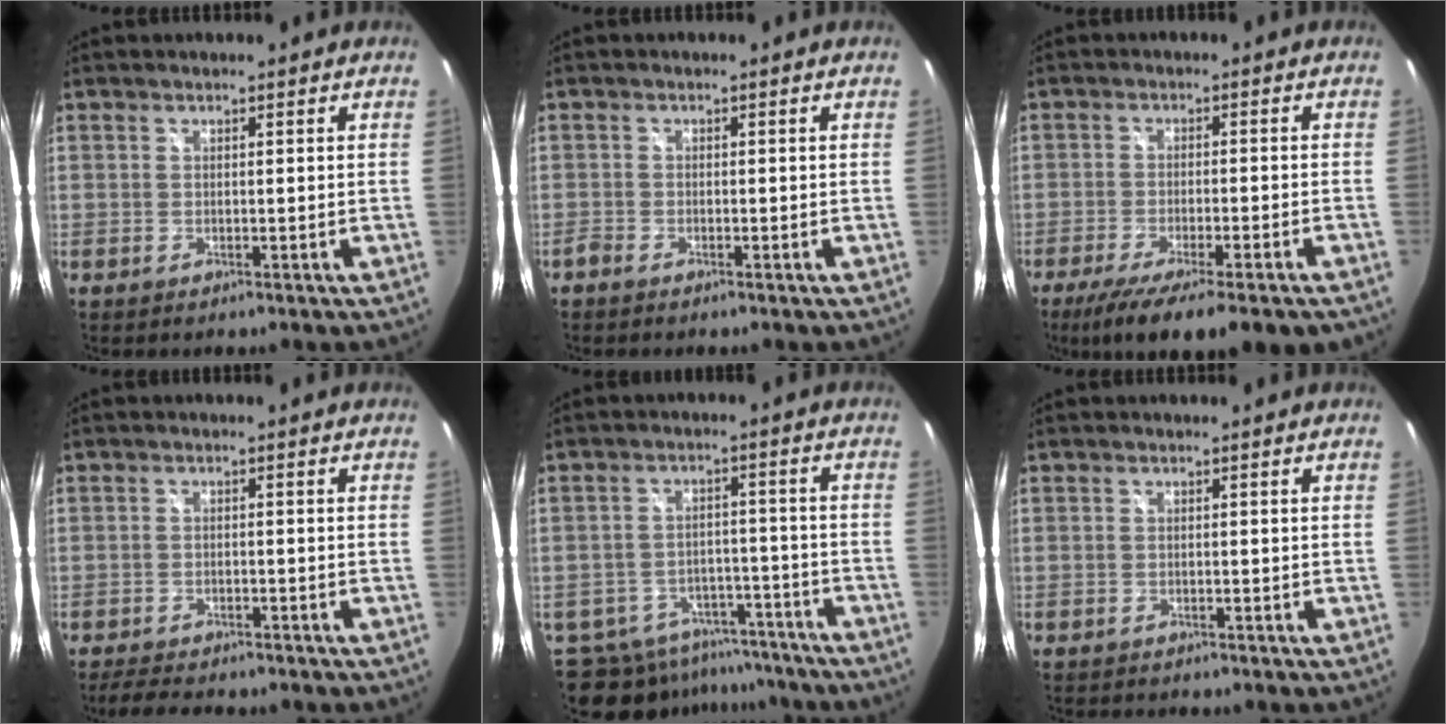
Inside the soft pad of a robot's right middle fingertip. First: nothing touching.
{"total": 1.1, "force": [-1.0, 0.3, 0.3], "torque": [-0.012, -0.002, -0.022]}
{"total": 14.3, "force": [-10.5, 2.4, 9.4], "torque": [-0.177, -0.053, -0.162]}
{"total": 6.9, "force": [-6.2, 1.8, 2.5], "torque": [-0.066, -0.012, -0.095]}
{"total": 18.4, "force": [-15.6, 8.3, 5.3], "torque": [-0.130, 0.024, -0.207]}
{"total": 2.7, "force": [-2.5, 0.6, 0.7], "torque": [-0.016, -0.014, -0.038]}